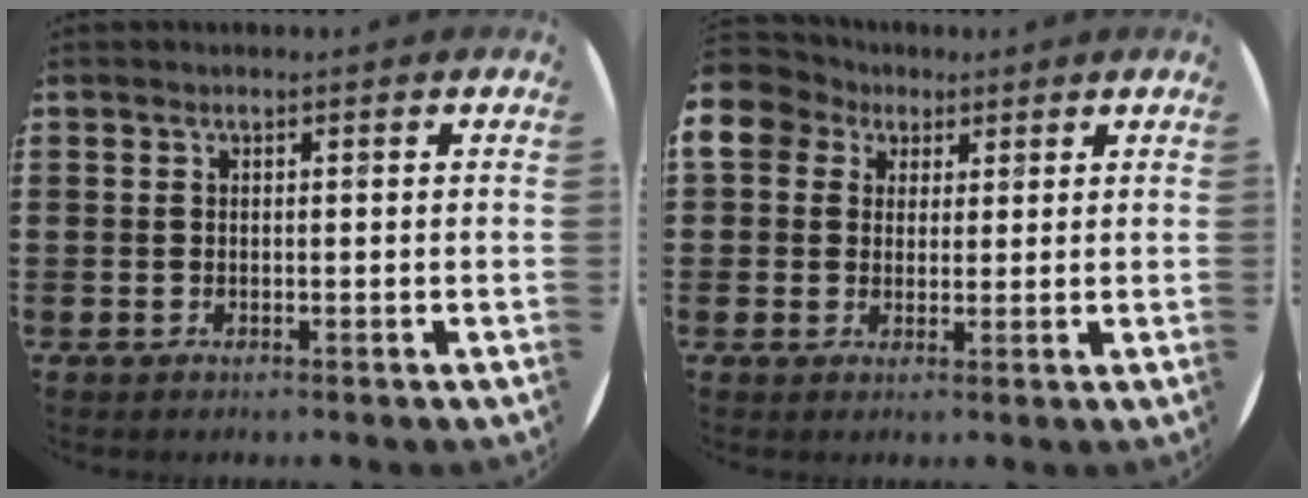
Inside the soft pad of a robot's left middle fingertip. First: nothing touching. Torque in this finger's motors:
{"motor_torque": [1.73, -0.41, 1.05, 0.21]}